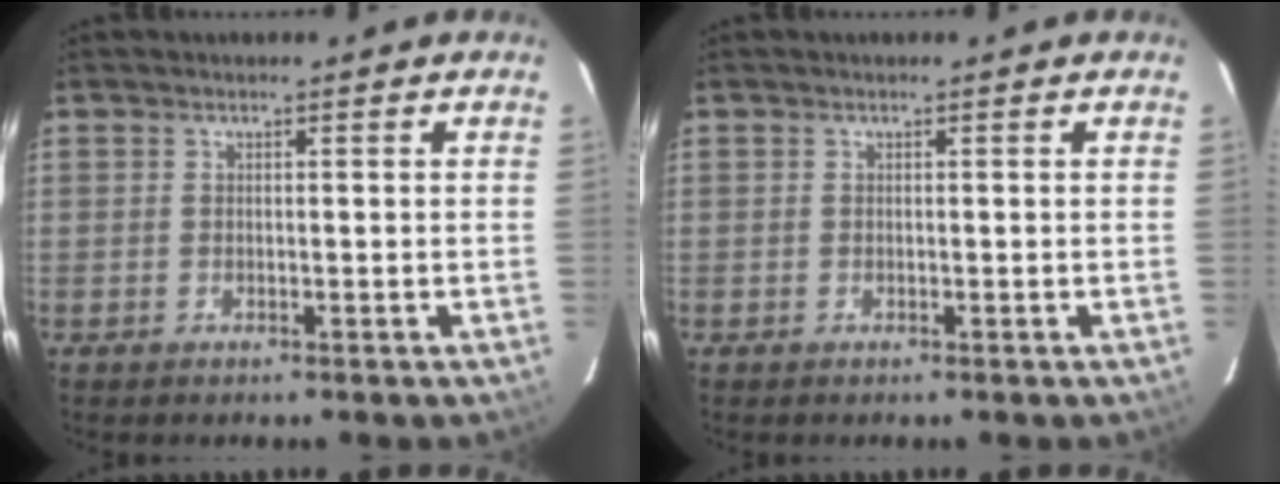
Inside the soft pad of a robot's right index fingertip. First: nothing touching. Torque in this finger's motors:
{"motor_torque": [0.00, 0.00, 0.01, 0.00]}